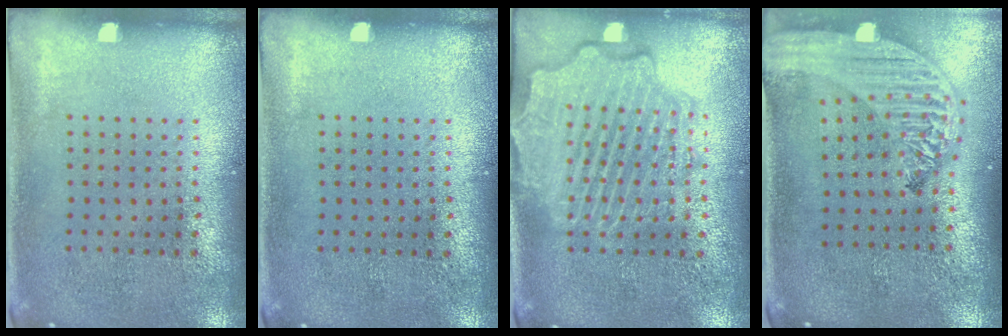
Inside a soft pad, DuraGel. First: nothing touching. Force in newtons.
{"total": 0.0}
{"total": 4.4, "press": 4.4, "slide": 0.4}
{"total": 2.9, "press": 2.2, "slide": 1.8}